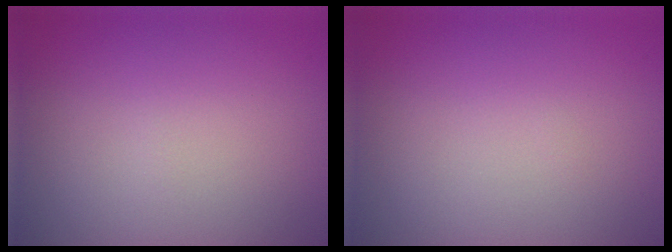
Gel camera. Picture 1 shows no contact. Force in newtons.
{"total": 0.0}